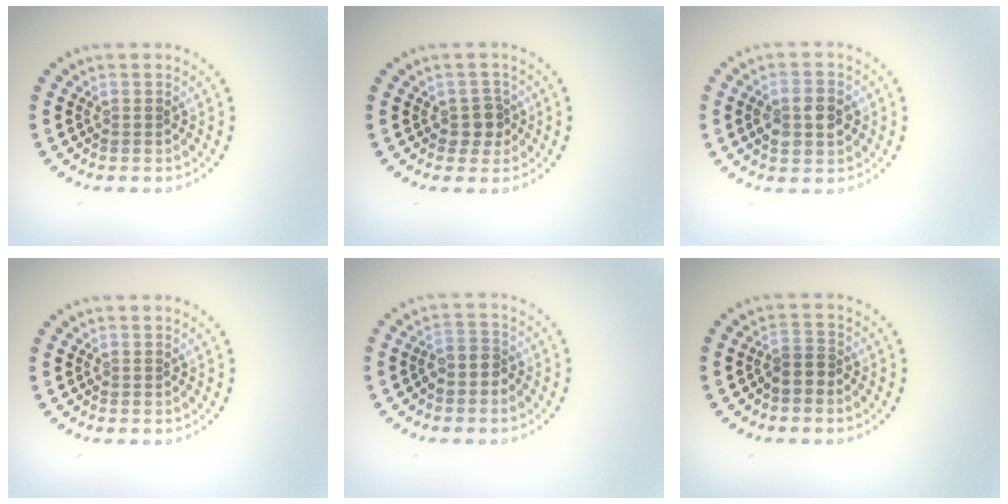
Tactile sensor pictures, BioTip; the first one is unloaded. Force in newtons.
{"total": 1.9, "press": 1.6, "slide": 1.0}
{"total": 3.8, "press": 3.8, "slide": 0.2}
{"total": 0.0}
{"total": 2.0, "press": 1.8, "slide": 0.9}
{"total": 1.5, "press": 1.0, "slide": 1.0}